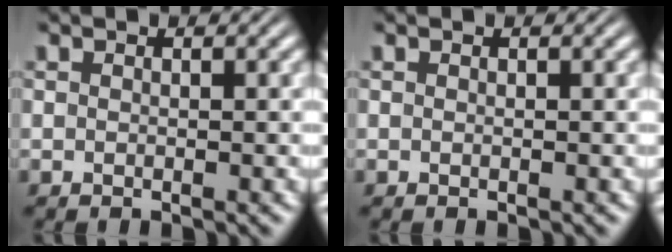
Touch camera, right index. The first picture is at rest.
{"total": 0.0}